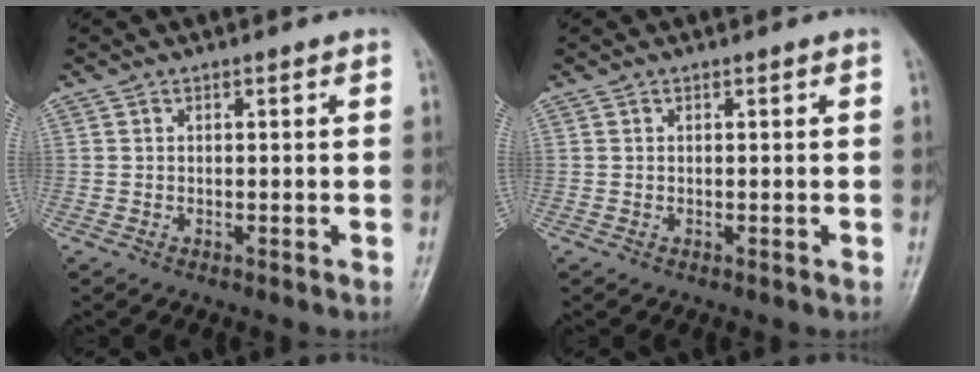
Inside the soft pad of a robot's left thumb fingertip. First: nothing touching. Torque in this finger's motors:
{"motor_torque": [0.00, 0.00, 0.00, 0.00, 0.00]}